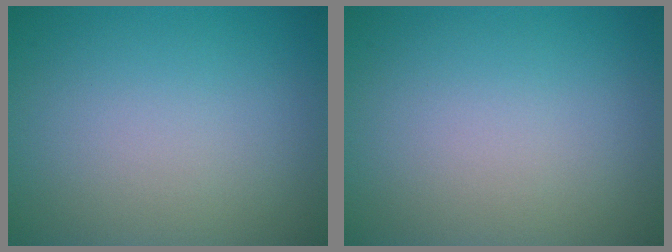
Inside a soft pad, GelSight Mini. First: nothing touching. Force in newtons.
{"total": 0.0}